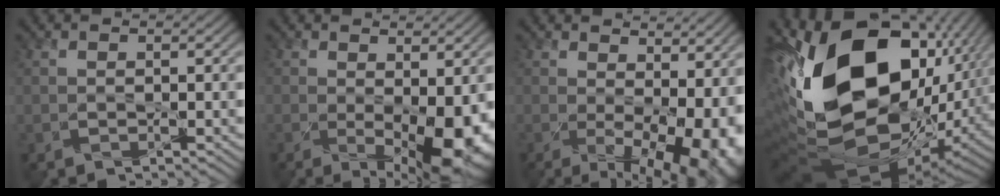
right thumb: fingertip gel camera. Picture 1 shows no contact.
{"total": 8.2, "force": [-1.5, 4.1, 6.9], "torque": [-0.103, -0.027, -0.010]}
{"total": 12.9, "force": [-0.6, 7.4, 10.6], "torque": [-0.130, -0.037, 0.031]}
{"total": 21.7, "force": [3.2, 12.8, 17.2], "torque": [-0.361, -0.026, 0.073]}